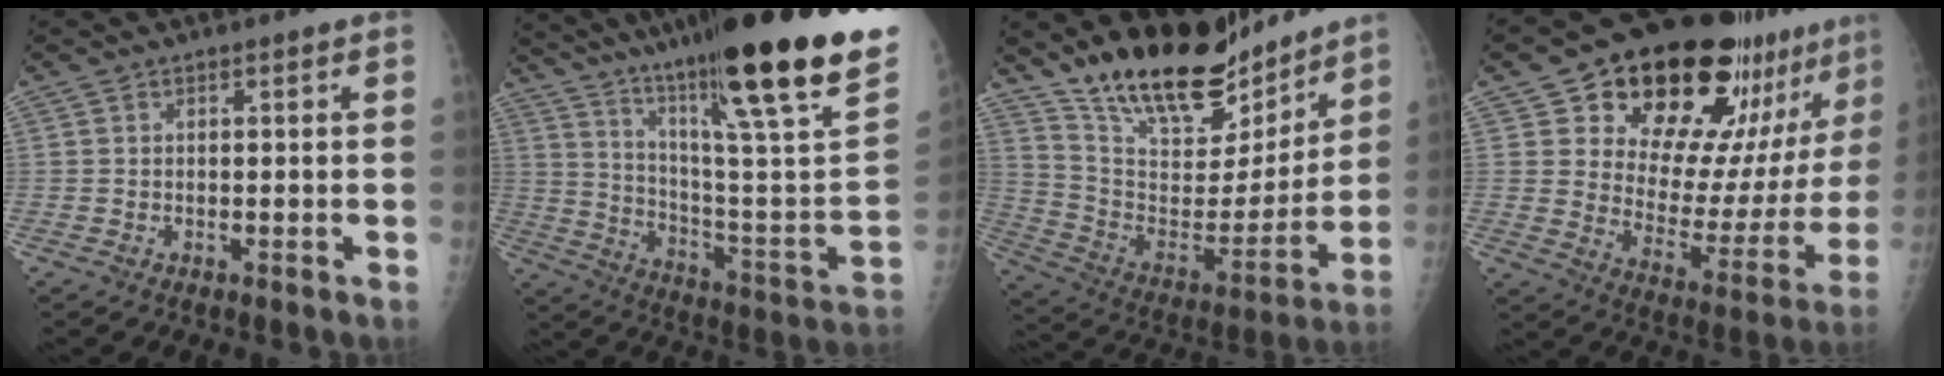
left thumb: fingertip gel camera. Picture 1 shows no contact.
{"total": 33.8, "force": [23.3, 2.5, 24.4], "torque": [-0.336, -0.102, 0.354]}
{"total": 22.9, "force": [18.1, 9.1, 10.6], "torque": [-0.137, -0.098, 0.312]}
{"total": 26.2, "force": [16.8, 11.8, 16.3], "torque": [-0.194, -0.067, 0.243]}